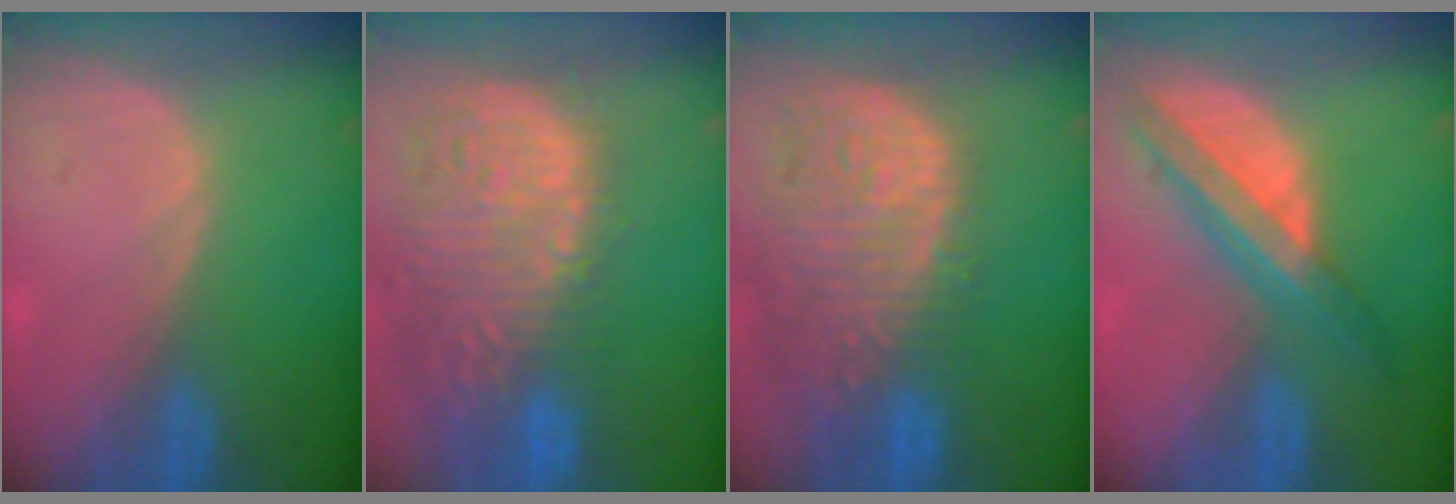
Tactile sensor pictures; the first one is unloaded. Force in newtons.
{"total": 15.3, "press": 12.6, "slide": 8.7}
{"total": 14.2, "press": 11.7, "slide": 8.1}
{"total": 8.0, "press": 6.7, "slide": 4.3}